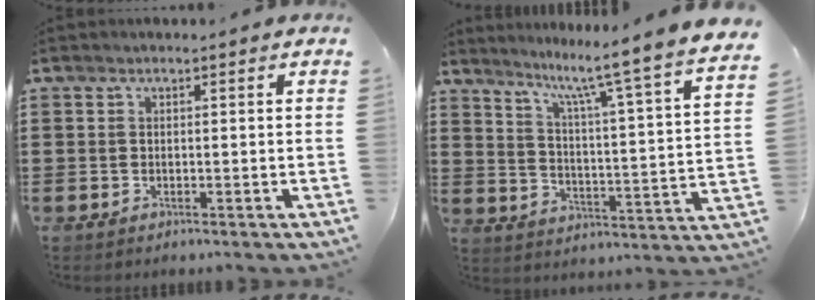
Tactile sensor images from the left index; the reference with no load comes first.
{"total": 6.6, "force": [5.5, -1.7, 3.2], "torque": [-0.073, -0.069, 0.072]}